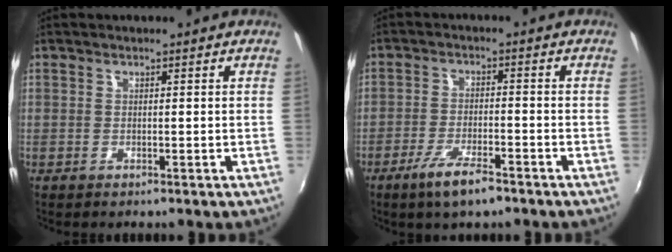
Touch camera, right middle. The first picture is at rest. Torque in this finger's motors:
{"motor_torque": [1.04, -0.97, 0.15, 0.04]}